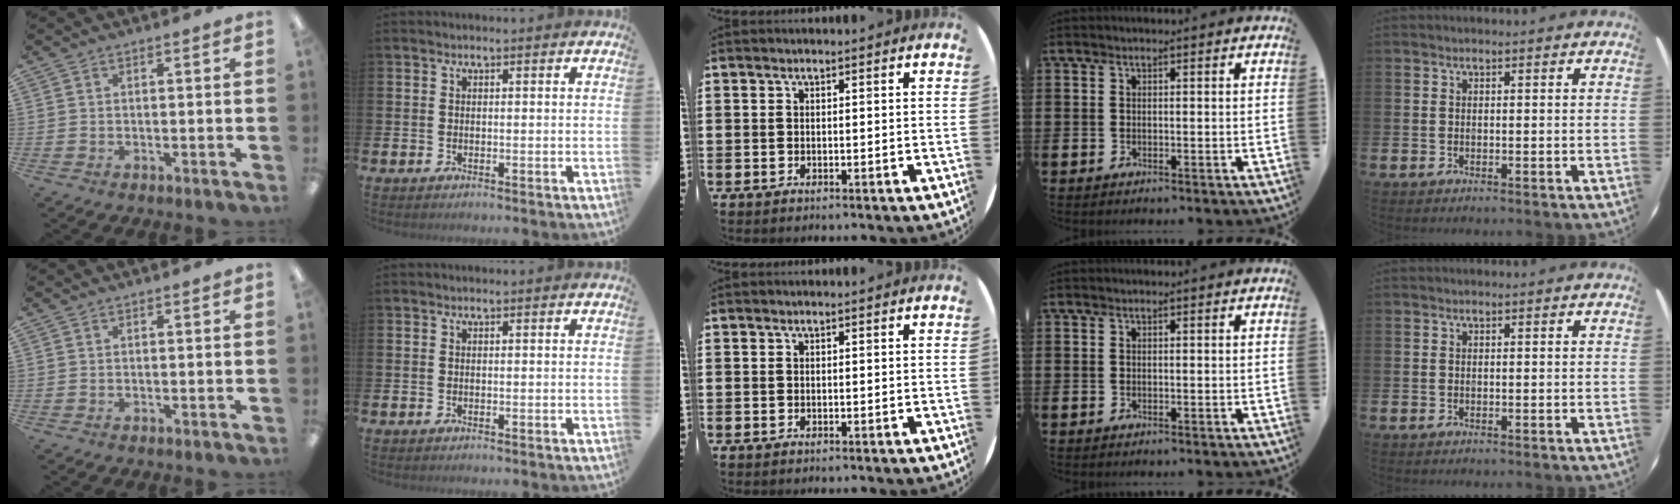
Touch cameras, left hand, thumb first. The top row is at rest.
{}